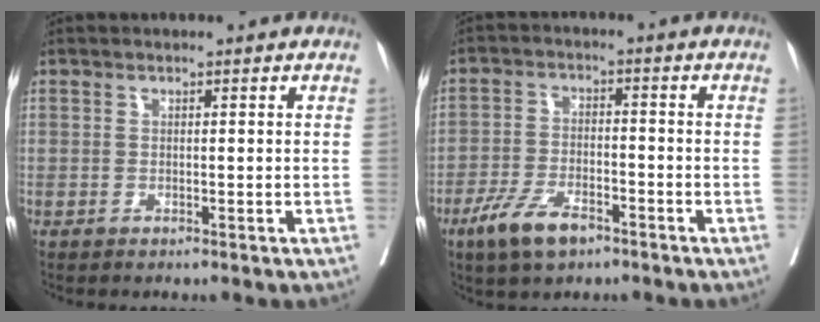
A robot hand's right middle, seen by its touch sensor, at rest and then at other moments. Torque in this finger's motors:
{"motor_torque": [0.77, -0.62, 0.14, 0.04]}